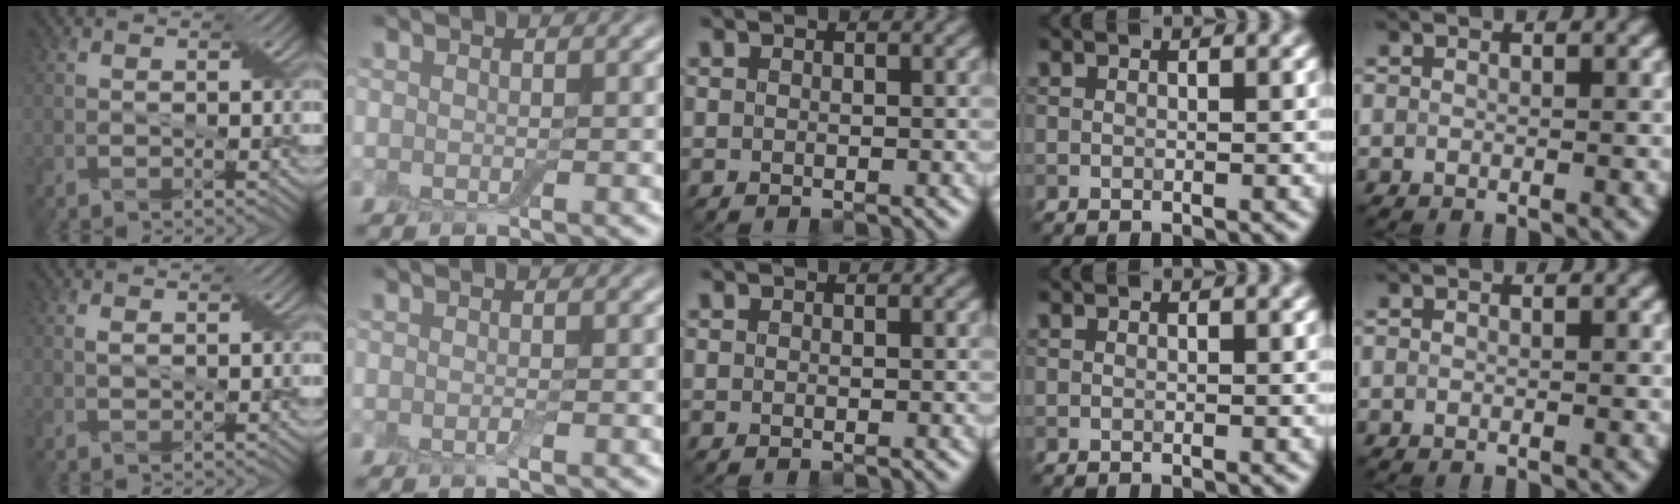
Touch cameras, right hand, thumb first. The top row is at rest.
{"thumb": {"total": 0.8, "force": [0.3, 0.3, 0.6], "torque": [-0.018, 0.003, 0.007]}, "index": {"total": 0.6, "force": [-0.2, 0.1, 0.5], "torque": [-0.012, -0.003, -0.006]}}